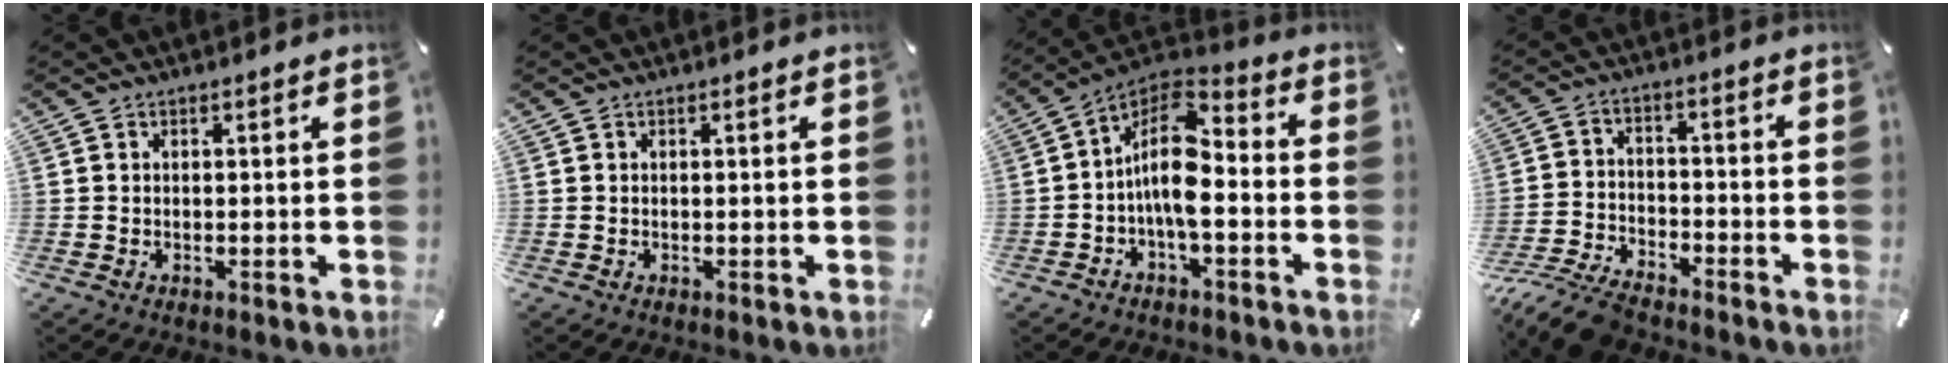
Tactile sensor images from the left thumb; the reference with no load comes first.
{"total": 0.0}
{"total": 12.1, "force": [-2.1, 6.0, 10.4], "torque": [-0.213, -0.001, -0.042]}
{"total": 10.2, "force": [-8.9, 3.0, 4.0], "torque": [-0.079, 0.043, -0.174]}